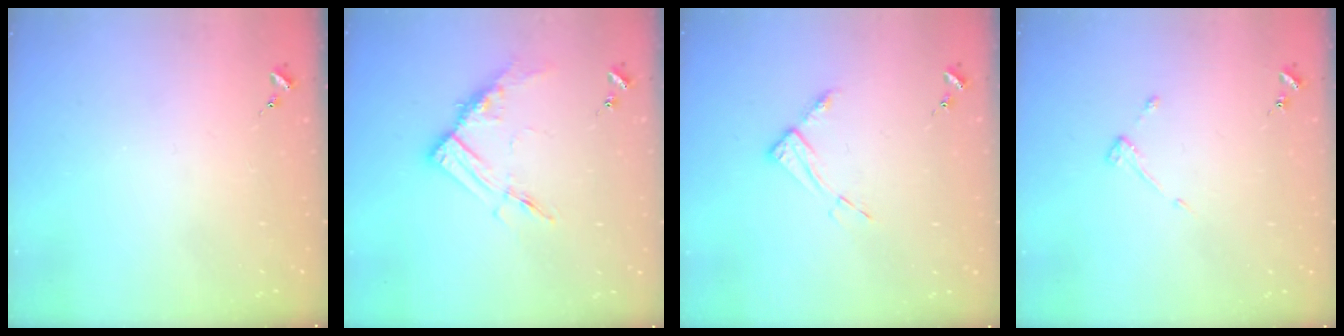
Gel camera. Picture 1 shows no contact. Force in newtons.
{"total": 11.9, "press": 11.9, "slide": 0.6}
{"total": 7.7, "press": 7.7, "slide": 0.6}
{"total": 2.9, "press": 2.9, "slide": 0.5}